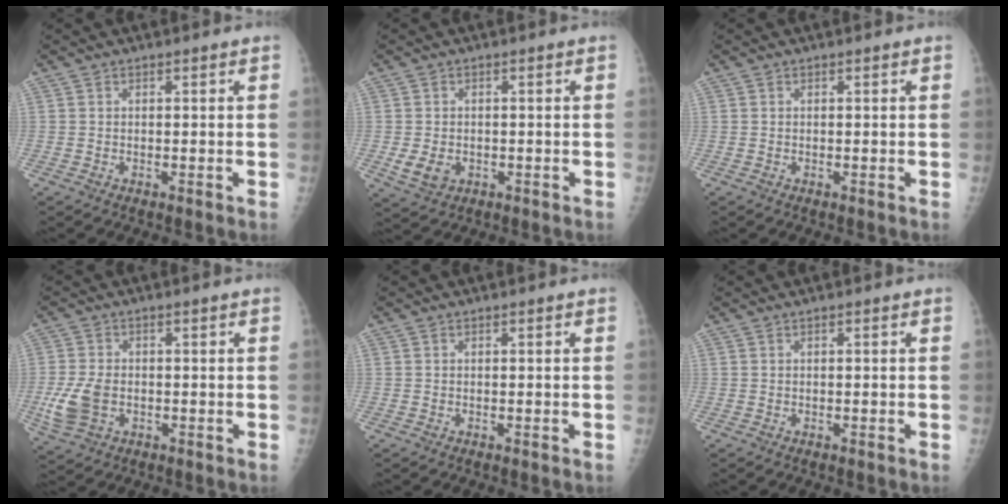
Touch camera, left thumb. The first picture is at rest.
{"total": 4.6, "force": [-1.0, 3.6, 2.7], "torque": [-0.044, -0.003, -0.009]}
{"total": 0.0}
{"total": 7.0, "force": [-1.3, 4.7, 5.1], "torque": [-0.116, -0.001, -0.022]}
{"total": 0.0}
{"total": 0.0}